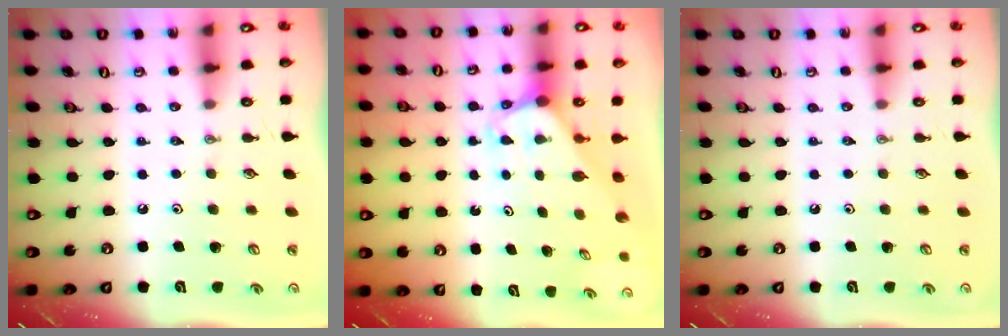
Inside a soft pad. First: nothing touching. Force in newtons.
{"total": 1.9, "press": 1.9, "slide": 0.1}
{"total": 0.0}